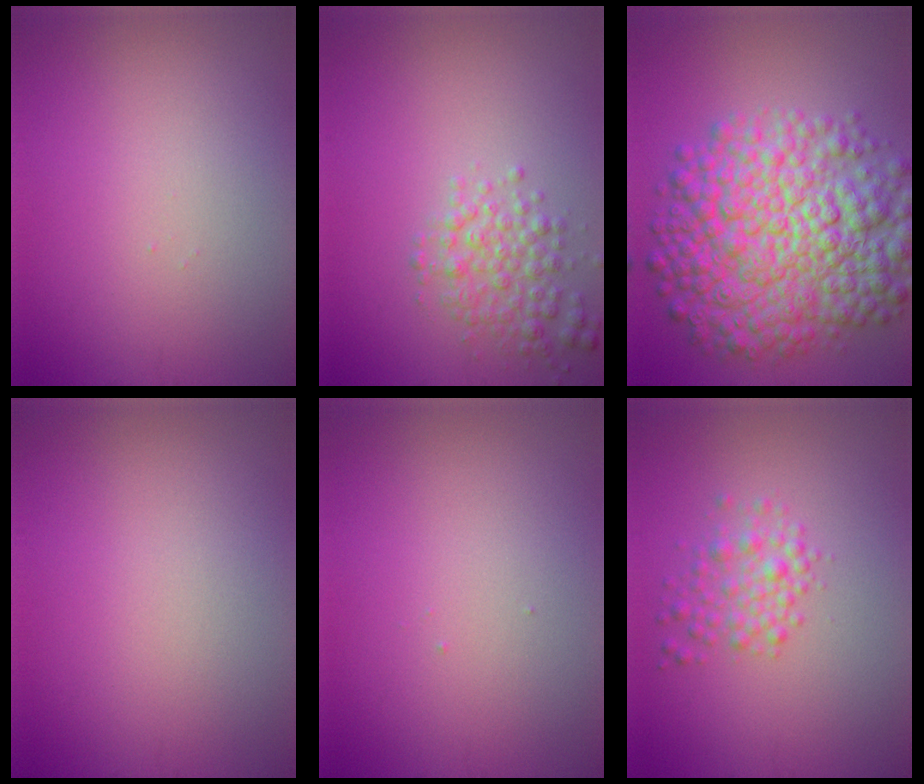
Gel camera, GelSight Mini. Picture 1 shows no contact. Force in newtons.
{"total": 3.0, "press": 3.0, "slide": 0.1}
{"total": 12.1, "press": 12.1, "slide": 0.2}
{"total": 0.0}
{"total": 0.0}
{"total": 2.6, "press": 2.6, "slide": 0.1}